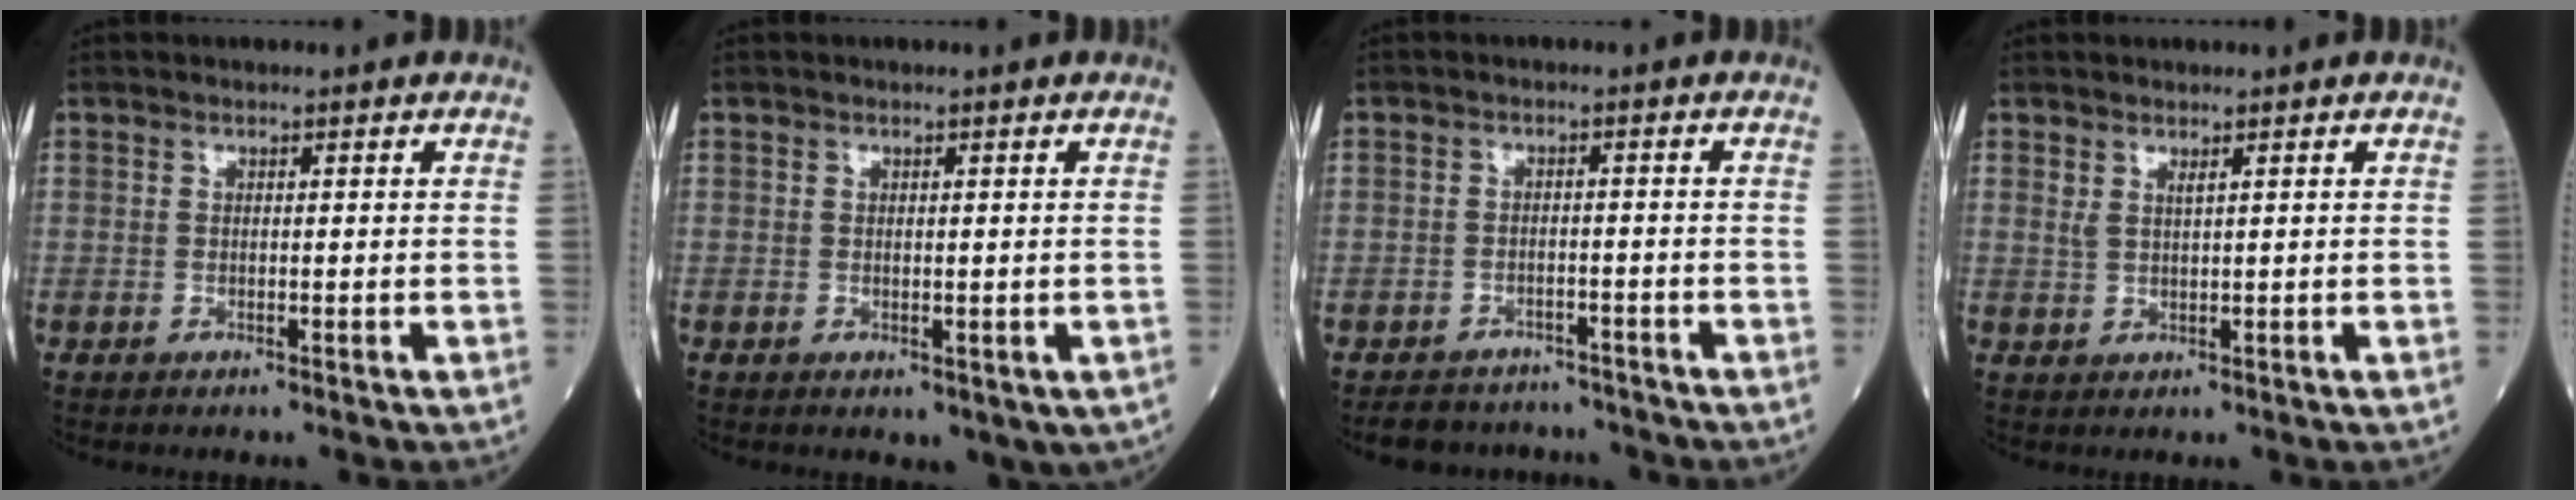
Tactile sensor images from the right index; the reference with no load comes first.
{"total": 2.9, "force": [-0.6, 1.8, 2.2], "torque": [-0.022, -0.002, 0.004]}
{"total": 6.6, "force": [-5.9, 2.9, 0.2], "torque": [0.010, 0.011, -0.080]}
{"total": 1.5, "force": [1.0, 0.1, 1.1], "torque": [-0.031, -0.001, 0.026]}